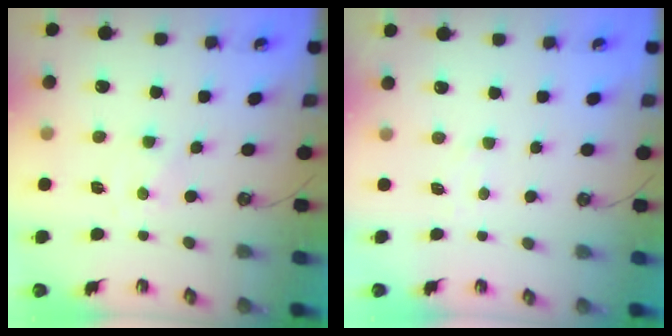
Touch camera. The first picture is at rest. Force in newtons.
{"total": 4.9, "press": 4.8, "slide": 0.7}